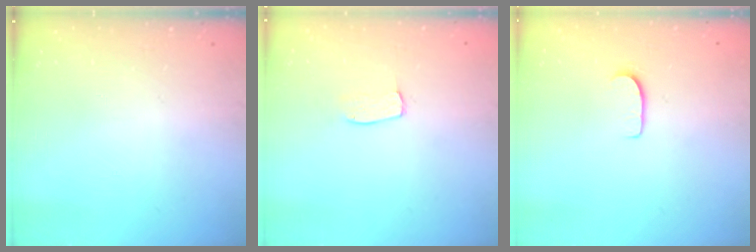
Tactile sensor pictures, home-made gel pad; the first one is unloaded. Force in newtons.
{"total": 3.5, "press": 3.4, "slide": 0.2}
{"total": 5.9, "press": 5.8, "slide": 0.6}